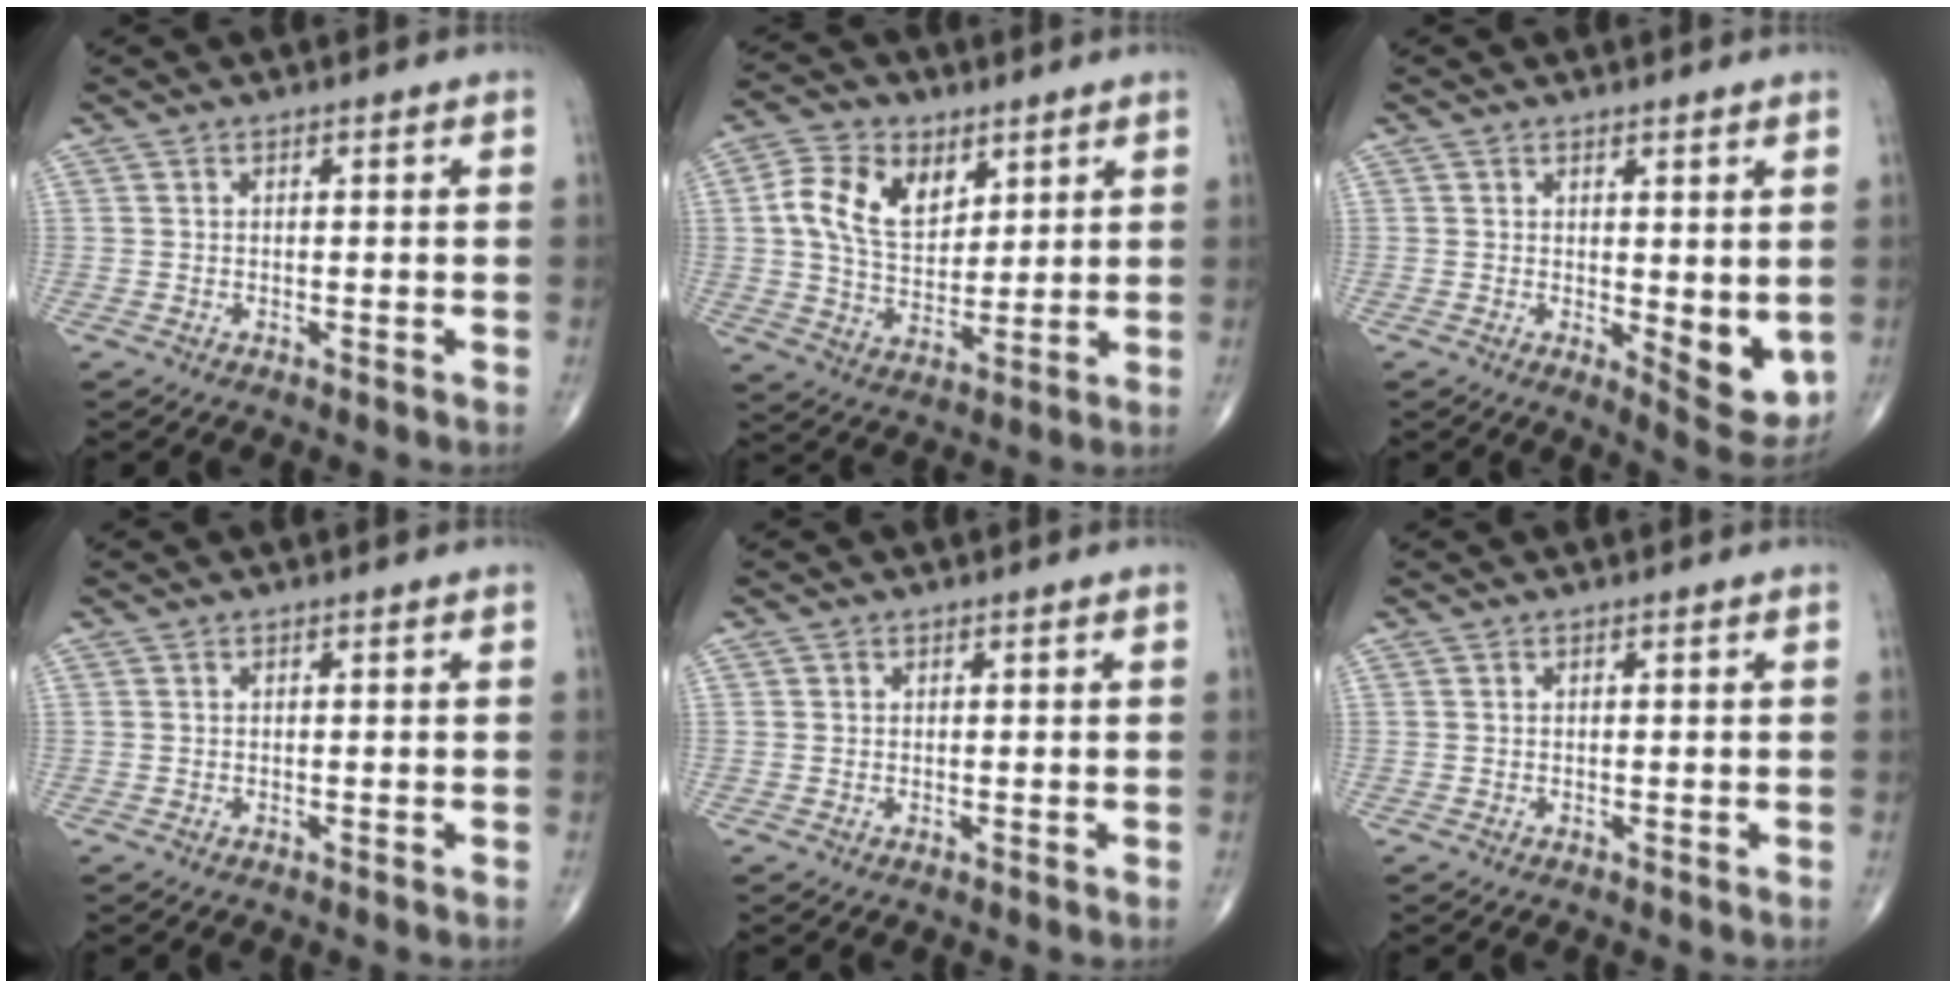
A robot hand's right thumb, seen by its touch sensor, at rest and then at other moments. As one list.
[{"total": 12.5, "force": [4.3, 8.2, 8.3], "torque": [-0.132, -0.012, 0.083]}, {"total": 7.2, "force": [0.1, 2.9, 6.6], "torque": [-0.070, -0.020, 0.010]}, {"total": 0.0}, {"total": 0.0}, {"total": 0.0}]